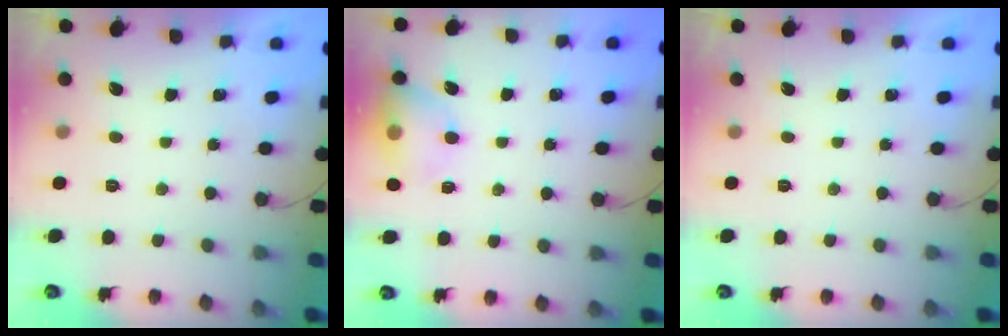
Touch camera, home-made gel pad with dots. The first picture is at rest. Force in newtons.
{"total": 11.4, "press": 11.2, "slide": 1.8}
{"total": 0.0}